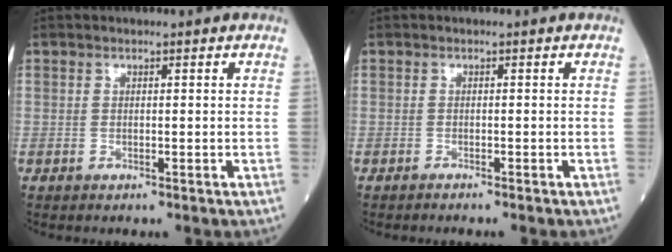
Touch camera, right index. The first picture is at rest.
{"total": 1.3, "force": [-1.1, -0.1, 0.6], "torque": [-0.010, 0.001, -0.012]}